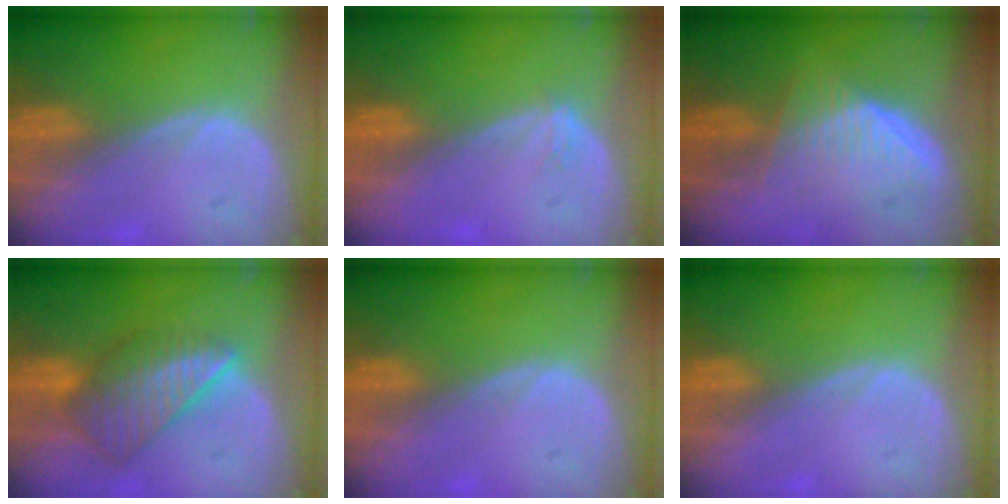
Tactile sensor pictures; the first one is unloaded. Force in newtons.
{"total": 1.2, "press": 0.8, "slide": 0.8}
{"total": 5.9, "press": 5.9, "slide": 0.4}
{"total": 8.7, "press": 7.6, "slide": 4.3}
{"total": 0.0}
{"total": 0.0}